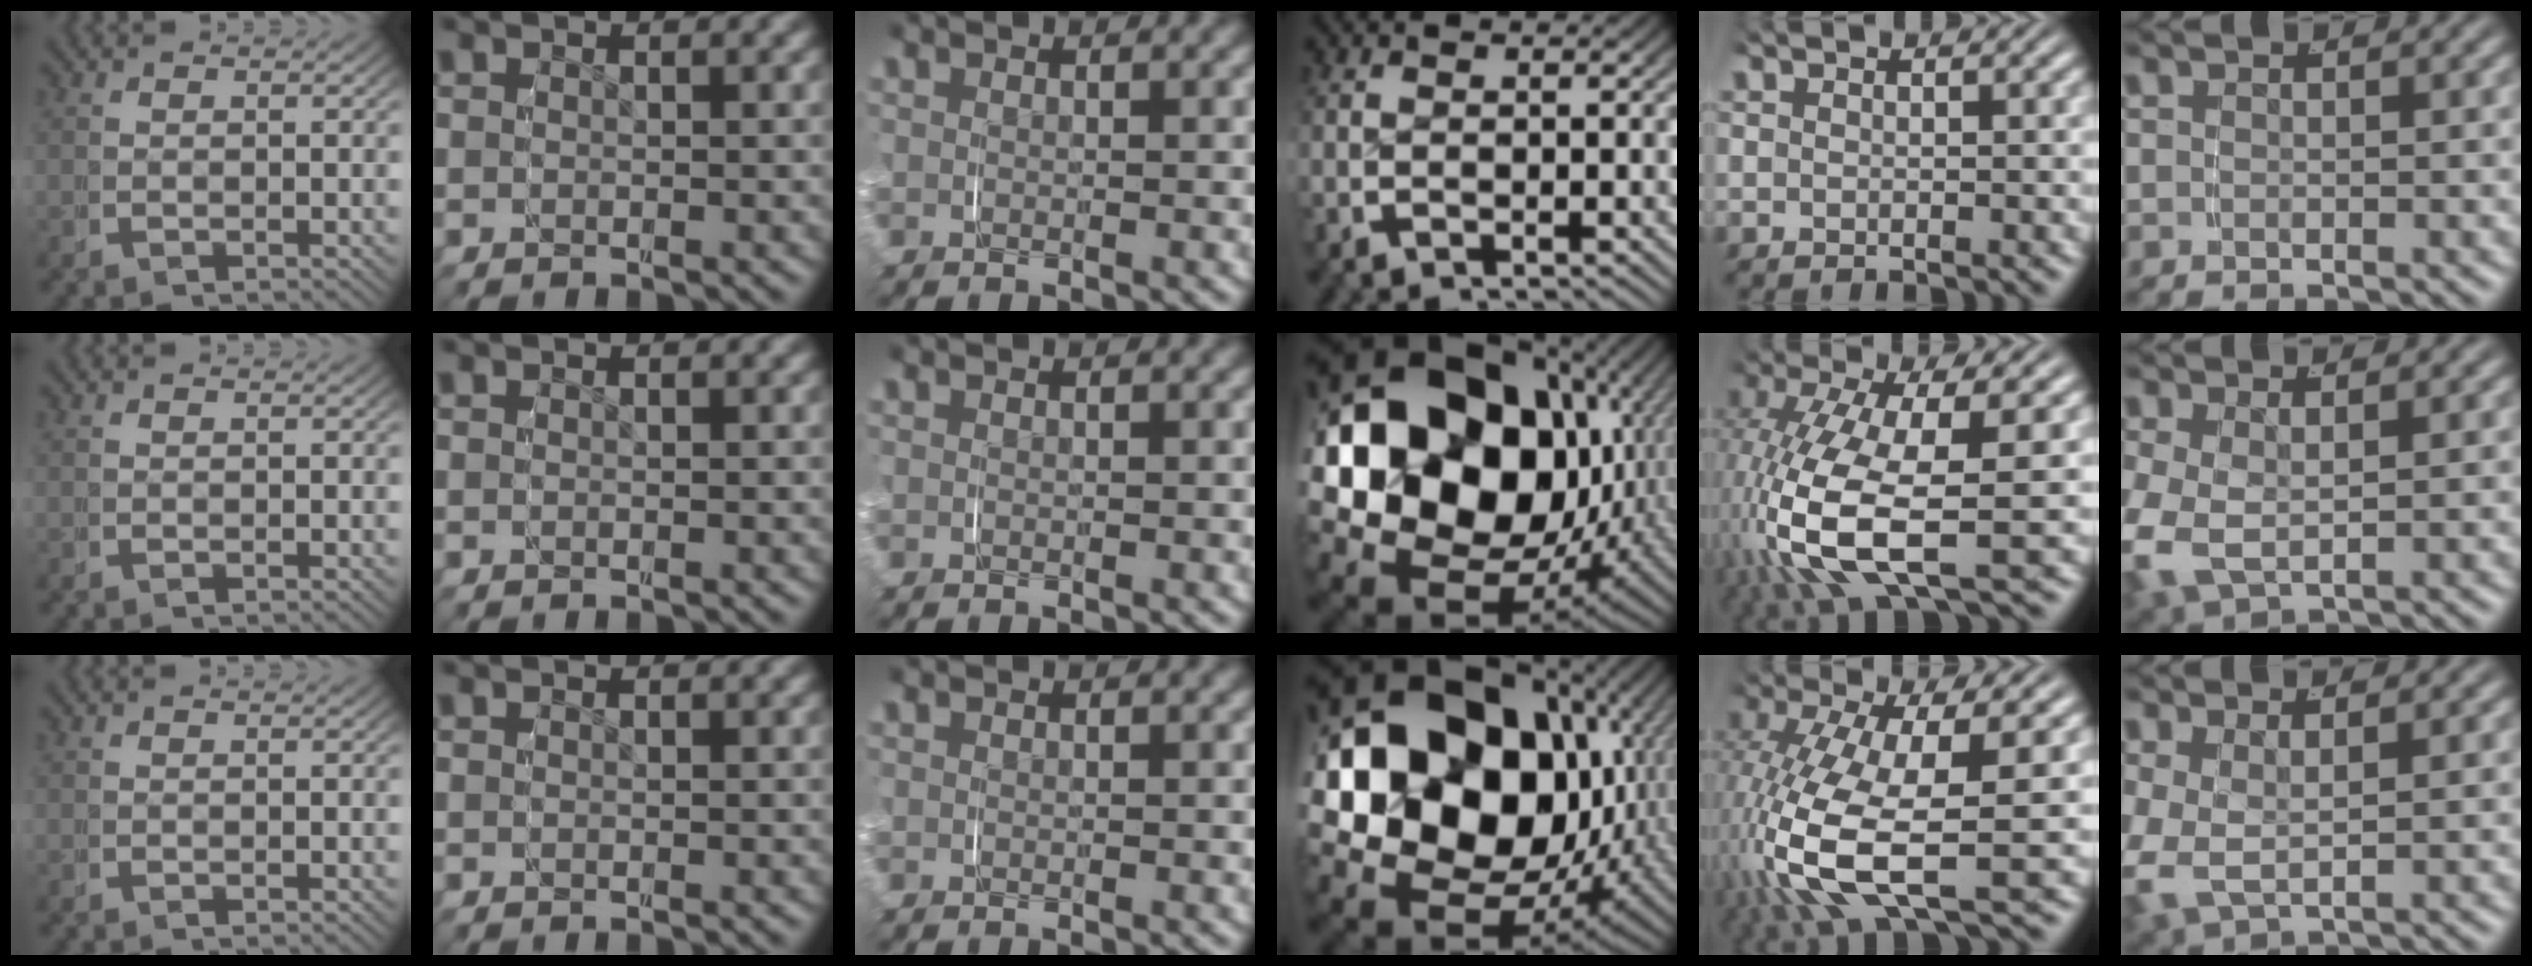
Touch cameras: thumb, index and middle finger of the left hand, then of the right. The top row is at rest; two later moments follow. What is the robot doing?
{"motion": "grasp_and_lifting", "object": "paper plate"}